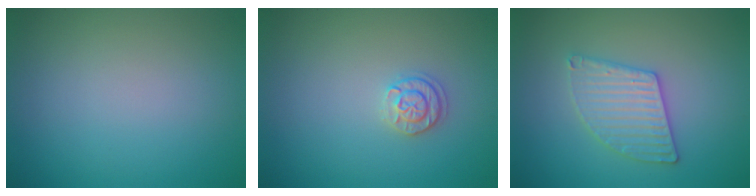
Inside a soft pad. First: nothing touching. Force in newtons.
{"total": 1.8, "press": 1.7, "slide": 0.4}
{"total": 3.0, "press": 3.0, "slide": 0.2}